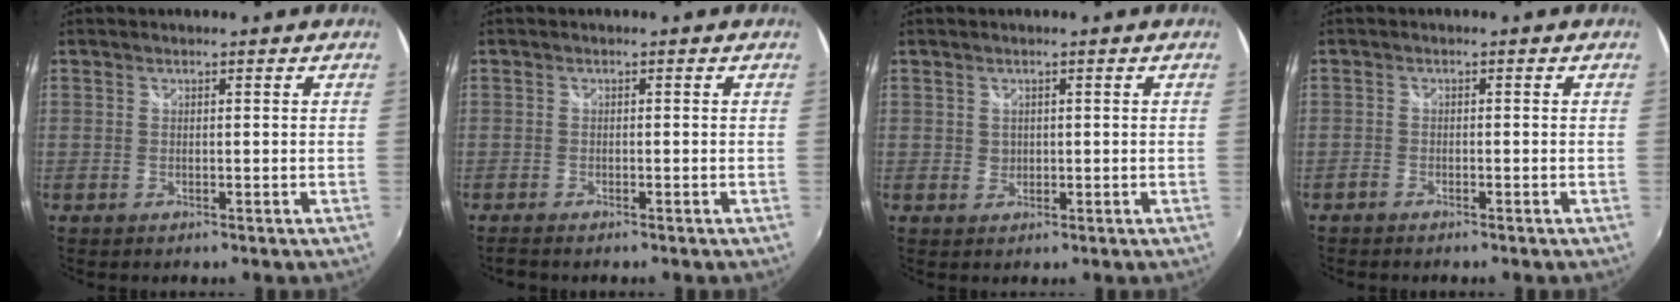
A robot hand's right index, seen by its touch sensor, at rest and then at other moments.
{"total": 1.9, "force": [-1.8, 0.2, 0.5], "torque": [-0.015, -0.014, -0.032]}
{"total": 1.3, "force": [0.2, 1.3, 0.2], "torque": [0.002, 0.002, 0.004]}
{"total": 1.6, "force": [-1.6, 0.3, 0.1], "torque": [-0.014, -0.007, -0.033]}